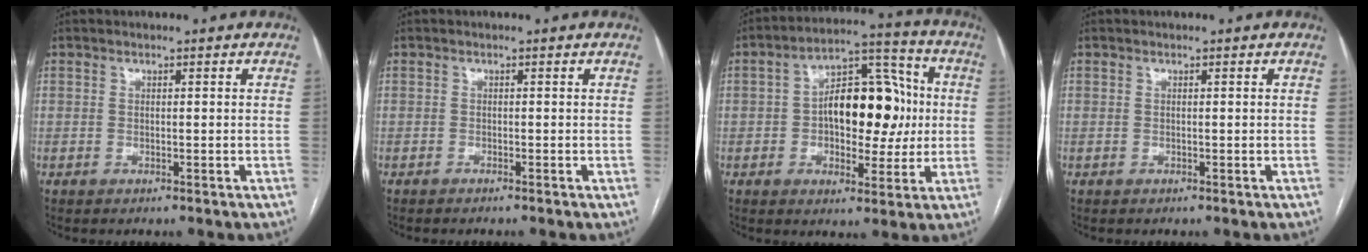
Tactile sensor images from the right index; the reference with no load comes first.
{"total": 0.5, "force": [-0.5, 0.0, 0.1], "torque": [-0.003, -0.001, -0.010]}
{"total": 14.0, "force": [0.3, 7.0, 12.1], "torque": [-0.183, 0.038, 0.007]}
{"total": 0.0}